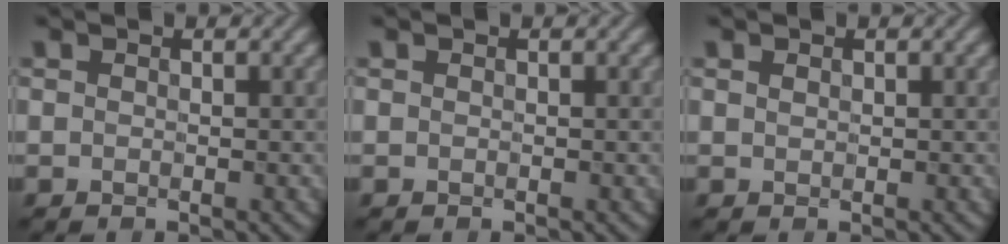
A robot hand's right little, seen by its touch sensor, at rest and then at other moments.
{"total": 0.0}
{"total": 0.6, "force": [0.3, 0.5, 0.3], "torque": [-0.005, 0.001, 0.005]}